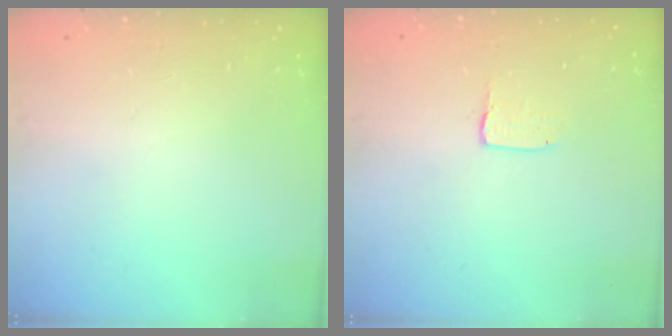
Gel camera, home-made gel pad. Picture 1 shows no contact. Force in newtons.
{"total": 2.0, "press": 2.0, "slide": 0.0}